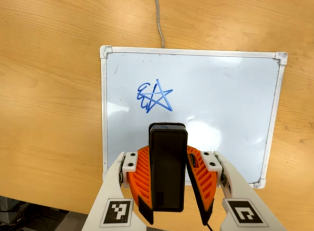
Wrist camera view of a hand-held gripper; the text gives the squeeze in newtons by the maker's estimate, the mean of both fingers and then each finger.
{"total": 5.6, "left": 4.2, "right": 7.0}